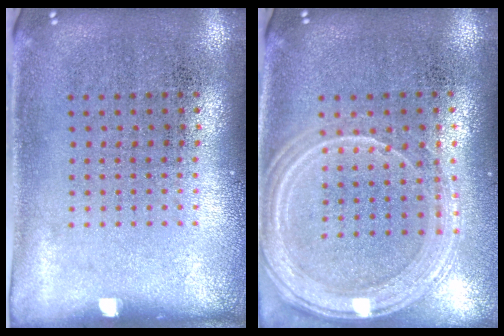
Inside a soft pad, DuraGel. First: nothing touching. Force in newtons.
{"total": 1.4, "press": 1.4, "slide": 0.2}